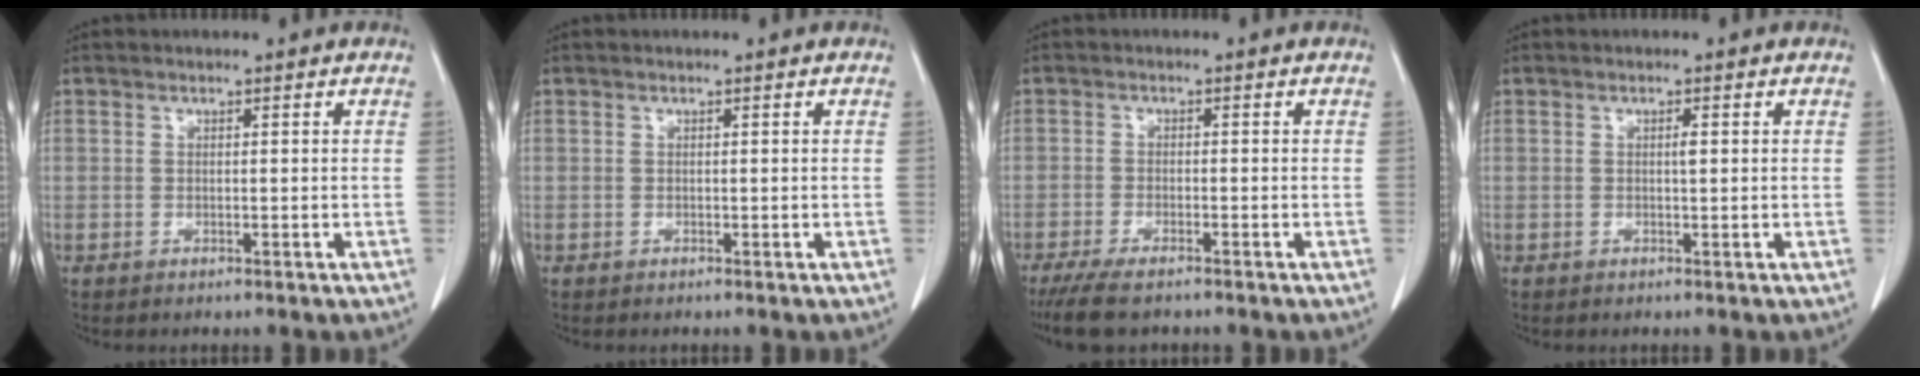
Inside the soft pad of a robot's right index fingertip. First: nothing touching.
{"total": 0.0}
{"total": 5.7, "force": [-4.6, 1.1, 3.1], "torque": [-0.055, -0.013, -0.078]}
{"total": 0.8, "force": [0.2, 0.1, 0.8], "torque": [-0.009, 0.002, 0.006]}